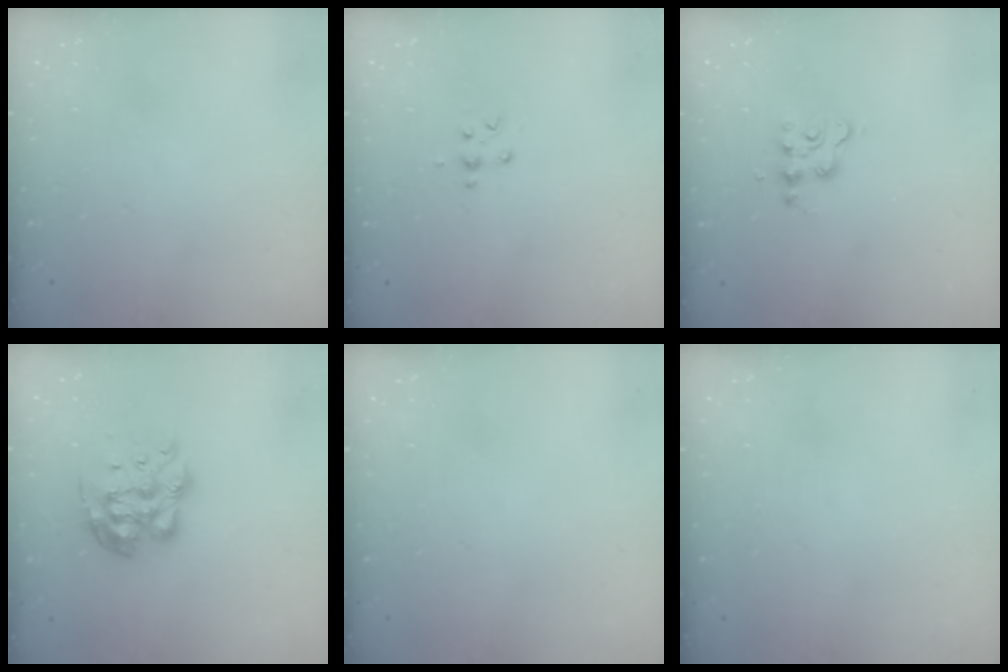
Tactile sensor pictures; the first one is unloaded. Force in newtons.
{"total": 2.5, "press": 2.4, "slide": 0.3}
{"total": 3.0, "press": 3.0, "slide": 0.2}
{"total": 10.4, "press": 10.4, "slide": 1.1}
{"total": 0.0}
{"total": 0.0}